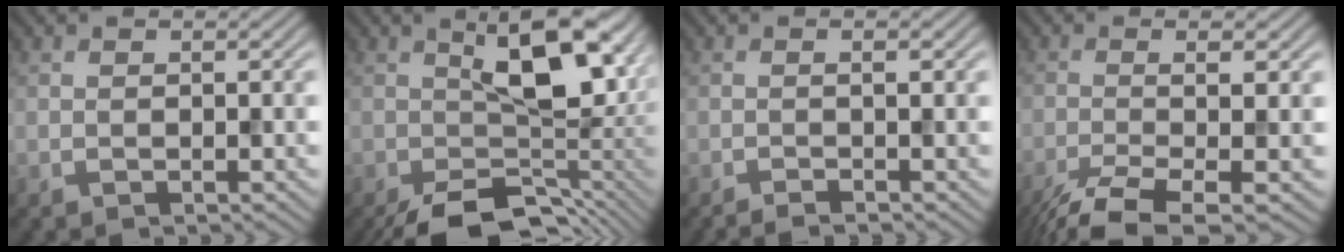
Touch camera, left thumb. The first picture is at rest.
{"total": 12.7, "force": [-2.3, 6.3, 10.8], "torque": [-0.169, -0.013, -0.031]}
{"total": 1.5, "force": [-0.8, 0.0, 1.2], "torque": [-0.015, 0.007, -0.019]}
{"total": 7.0, "force": [-3.4, 1.3, 6.0], "torque": [-0.097, -0.006, -0.069]}